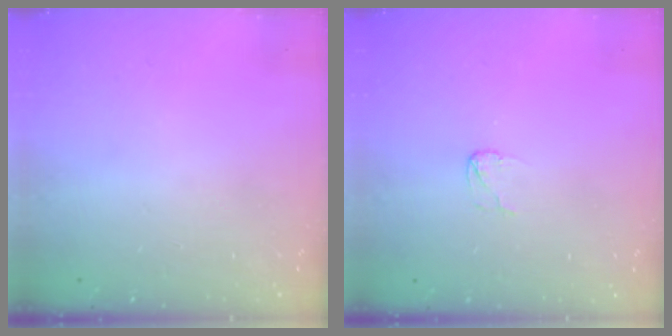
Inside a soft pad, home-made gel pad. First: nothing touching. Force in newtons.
{"total": 2.7, "press": 2.7, "slide": 0.2}